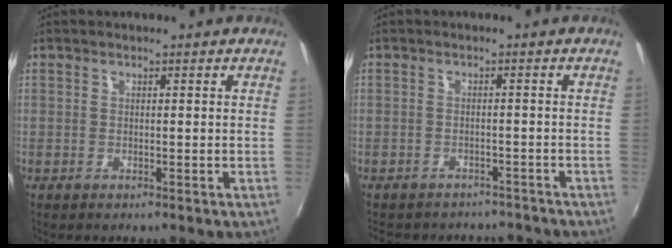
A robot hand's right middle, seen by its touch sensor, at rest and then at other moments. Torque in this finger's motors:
{"motor_torque": [0.77, -0.91, 0.08, 0.05]}